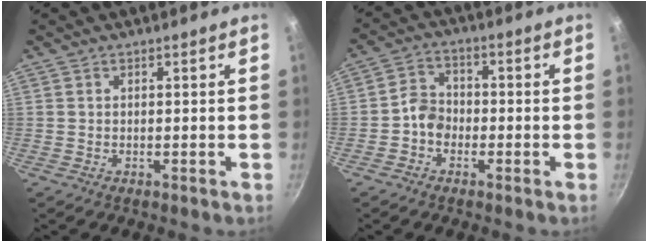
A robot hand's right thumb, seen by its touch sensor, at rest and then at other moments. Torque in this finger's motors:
{"motor_torque": [0.78, 0.56, 0.57, -0.65, 0.01]}